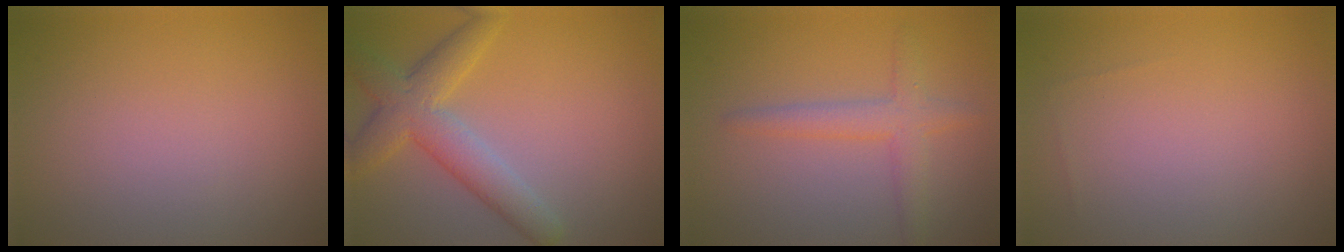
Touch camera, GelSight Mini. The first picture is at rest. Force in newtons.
{"total": 5.1, "press": 5.1, "slide": 0.2}
{"total": 2.8, "press": 2.8, "slide": 0.1}
{"total": 0.0}